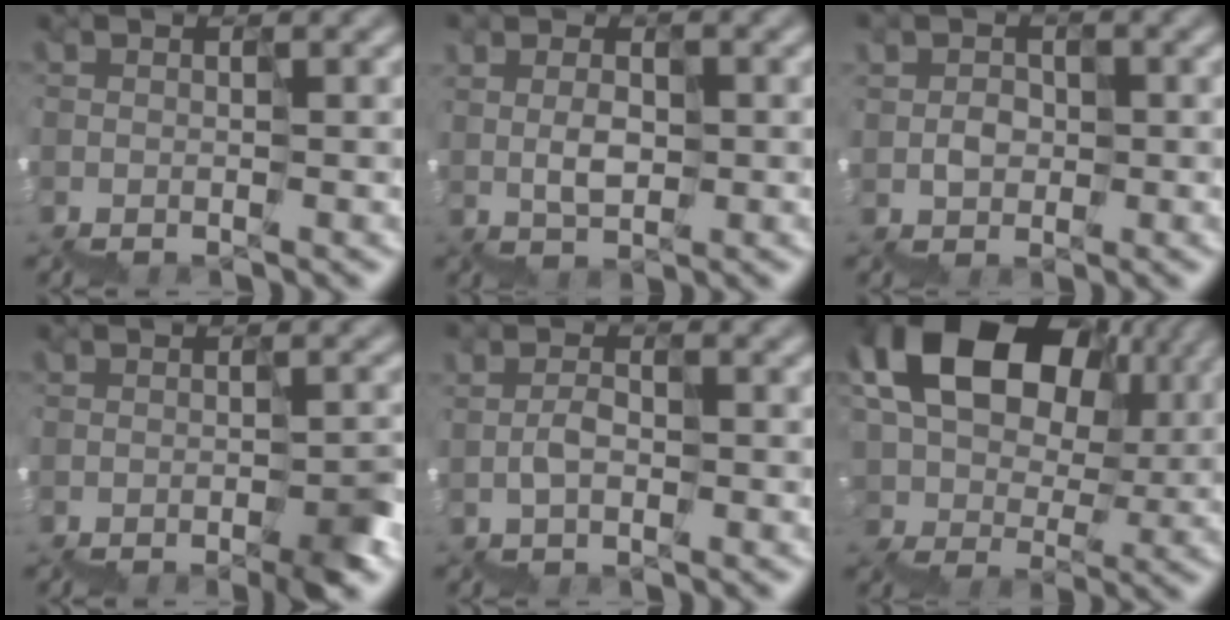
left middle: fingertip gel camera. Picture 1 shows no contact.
{"total": 1.6, "force": [1.5, 0.5, 0.0], "torque": [0.006, 0.012, 0.035]}
{"total": 1.6, "force": [0.5, 1.5, -0.1], "torque": [0.011, 0.013, 0.011]}
{"total": 4.5, "force": [-2.7, 1.4, 3.4], "torque": [-0.042, -0.009, -0.039]}
{"total": 0.8, "force": [0.6, 0.2, -0.4], "torque": [0.010, 0.012, 0.011]}
{"total": 15.9, "force": [6.5, 10.9, 9.5], "torque": [-0.150, 0.049, 0.115]}